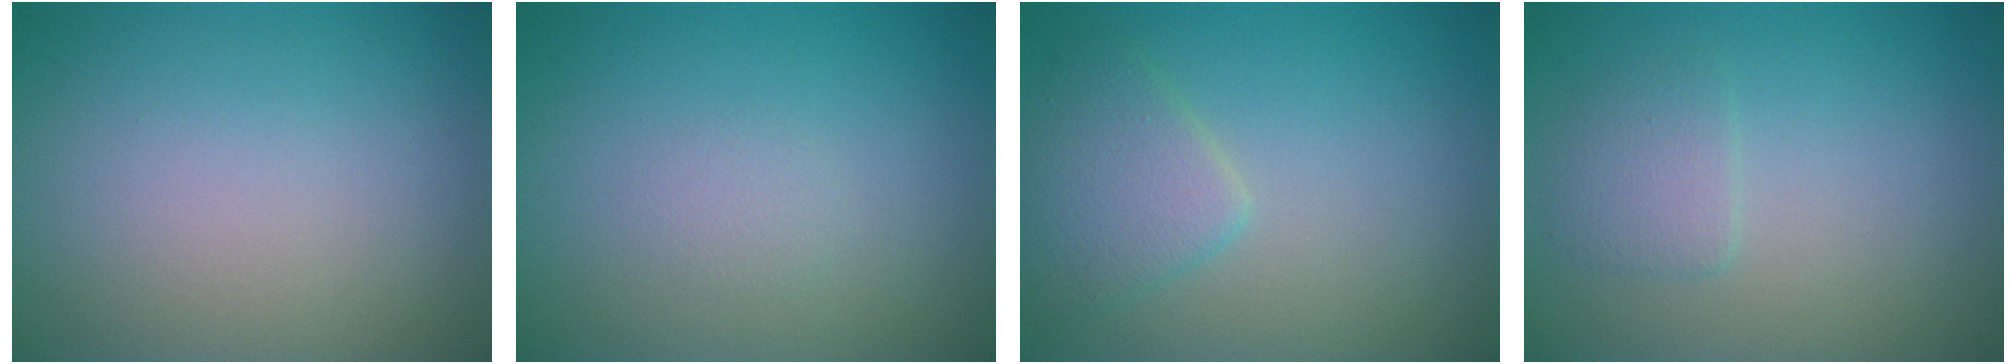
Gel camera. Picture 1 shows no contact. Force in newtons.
{"total": 0.8, "press": 0.8, "slide": 0.1}
{"total": 3.2, "press": 3.2, "slide": 0.1}
{"total": 1.6, "press": 1.6, "slide": 0.3}